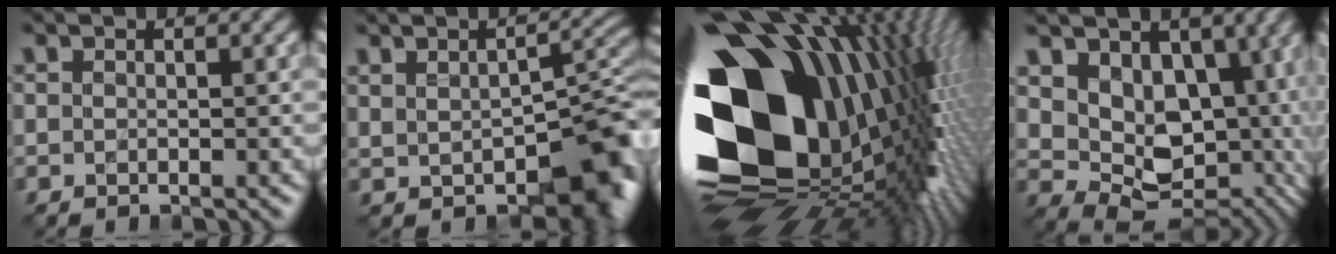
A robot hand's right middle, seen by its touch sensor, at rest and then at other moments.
{"total": 8.8, "force": [-3.6, 4.3, 6.8], "torque": [-0.086, -0.018, -0.040]}
{"total": 20.9, "force": [1.8, 12.9, 16.4], "torque": [-0.296, -0.054, 0.040]}
{"total": 10.7, "force": [2.9, 7.2, 7.4], "torque": [-0.123, -0.012, 0.056]}